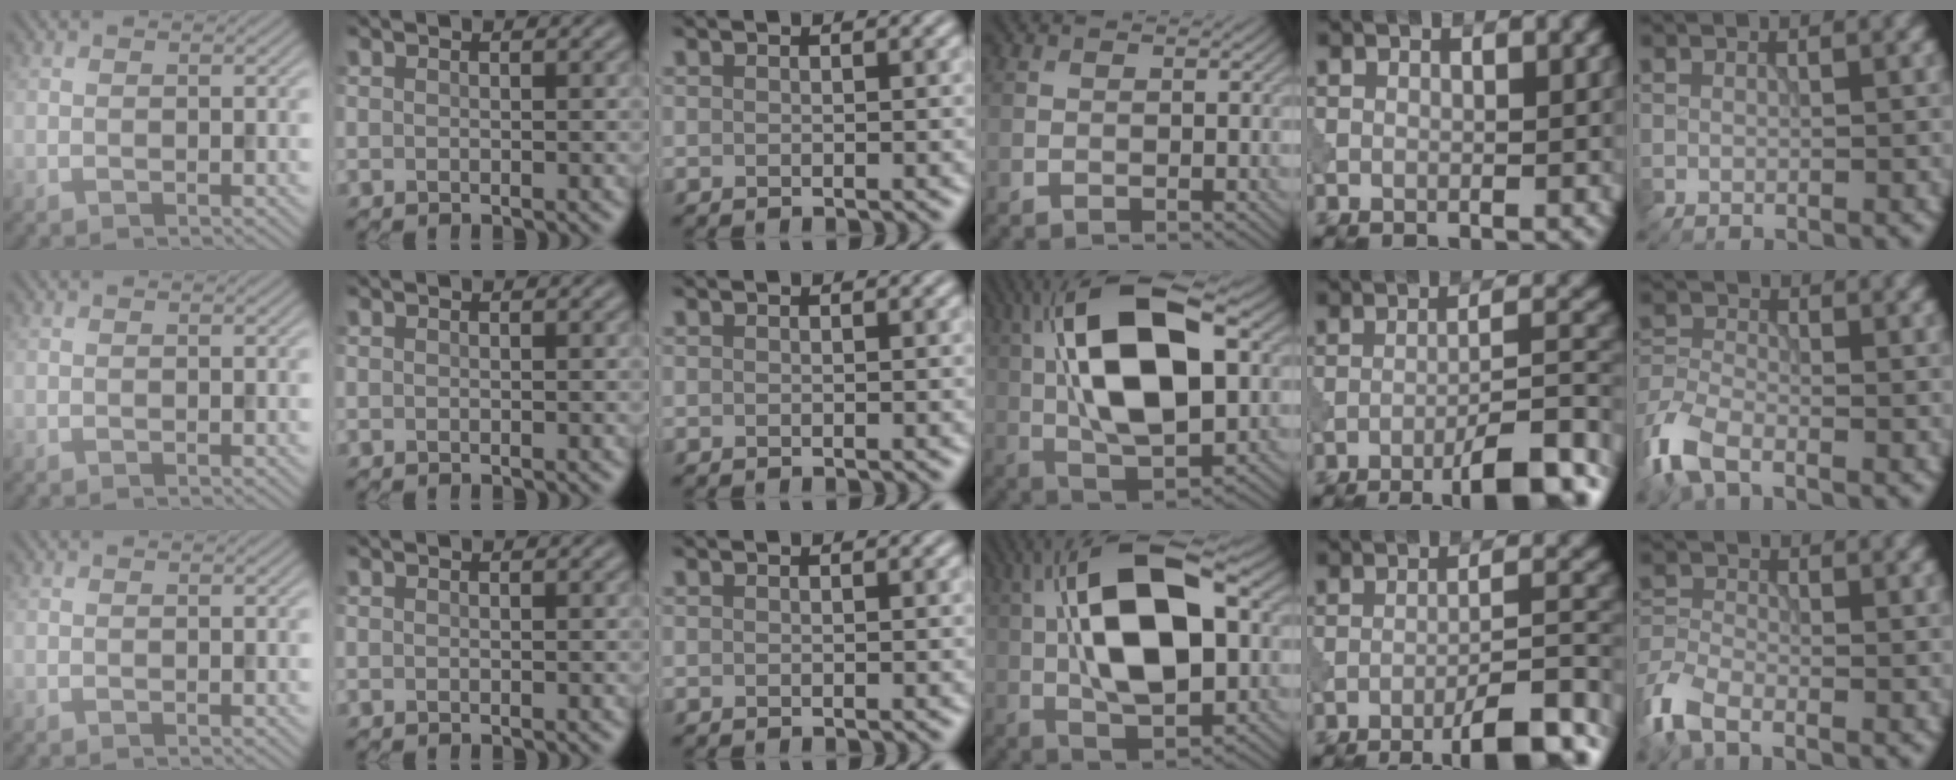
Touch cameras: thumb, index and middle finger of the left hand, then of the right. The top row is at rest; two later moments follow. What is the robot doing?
{"motion": "shake", "object": "bell"}